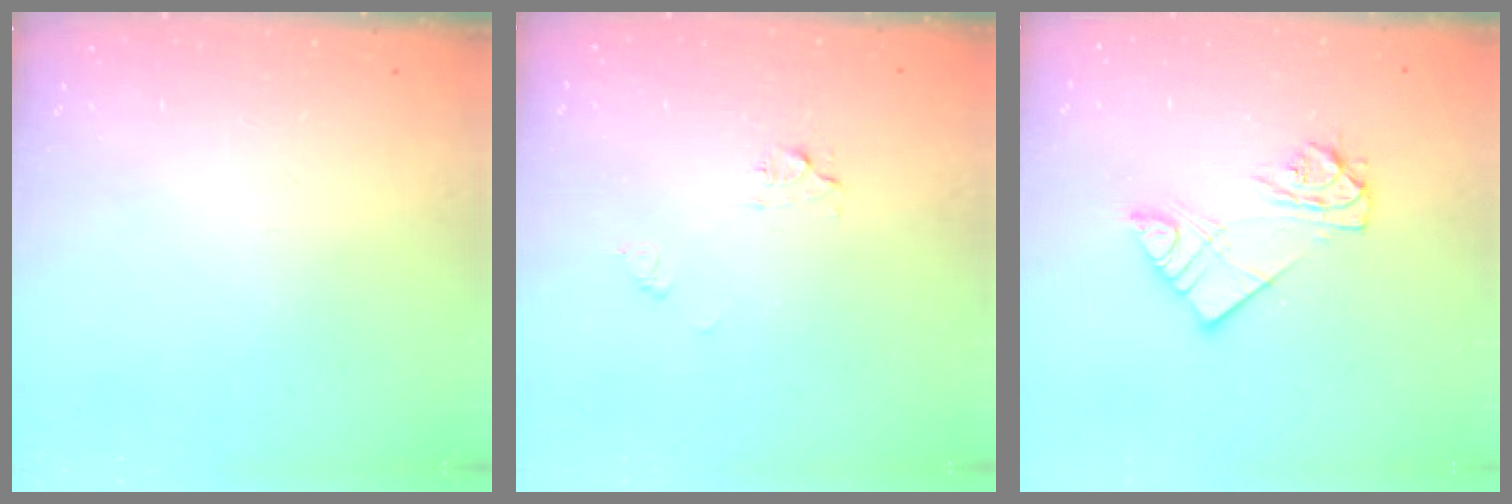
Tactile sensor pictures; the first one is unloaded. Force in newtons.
{"total": 6.0, "press": 5.9, "slide": 0.5}
{"total": 9.8, "press": 9.8, "slide": 0.7}